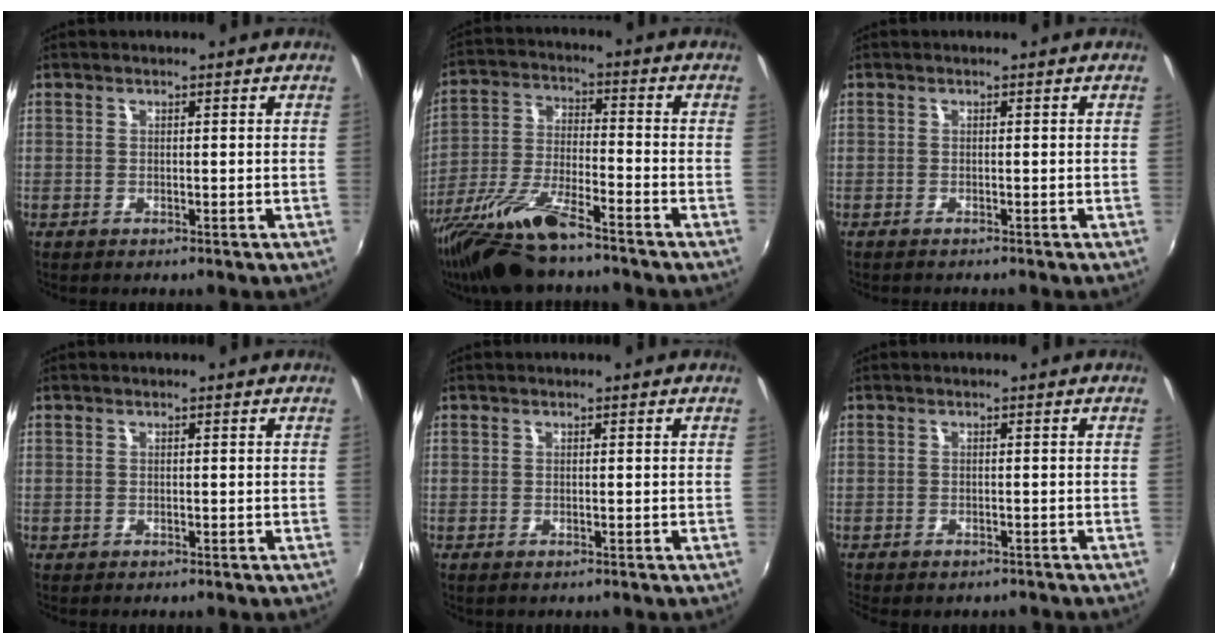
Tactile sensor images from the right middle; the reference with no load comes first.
{"total": 14.4, "force": [-11.1, 3.1, 8.6], "torque": [-0.181, -0.027, -0.210]}
{"total": 0.6, "force": [-0.6, -0.1, 0.2], "torque": [-0.004, -0.004, -0.009]}
{"total": 0.0}
{"total": 0.0}
{"total": 3.6, "force": [-2.9, 1.4, 1.5], "torque": [-0.033, -0.018, -0.035]}